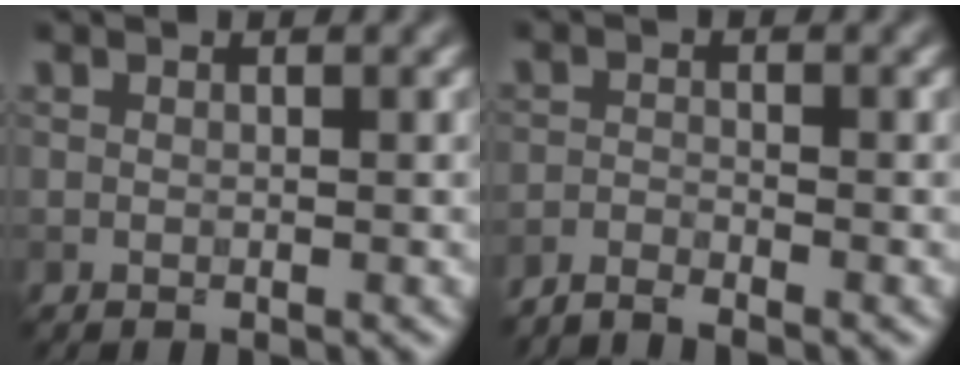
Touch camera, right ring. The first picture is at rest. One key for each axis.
{"total": 2.3, "fx": -2.2, "fy": 0.1, "fz": 0.8, "tx": -0.020, "ty": 0.002, "tz": -0.050}